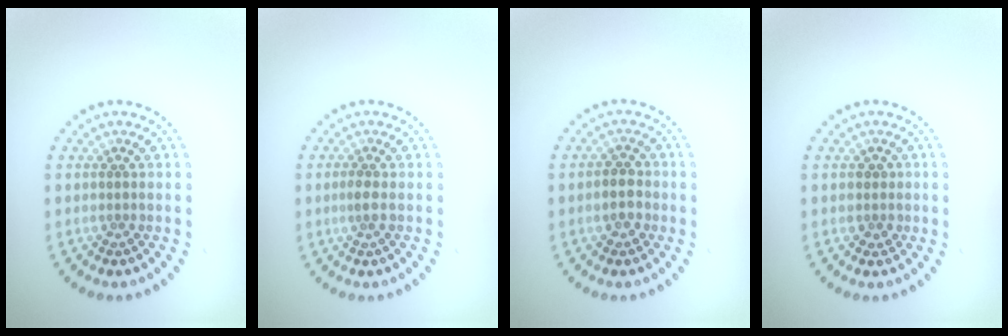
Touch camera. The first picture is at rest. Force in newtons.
{"total": 1.0, "press": 0.9, "slide": 0.4}
{"total": 2.4, "press": 2.2, "slide": 0.8}
{"total": 1.2, "press": 1.0, "slide": 0.5}